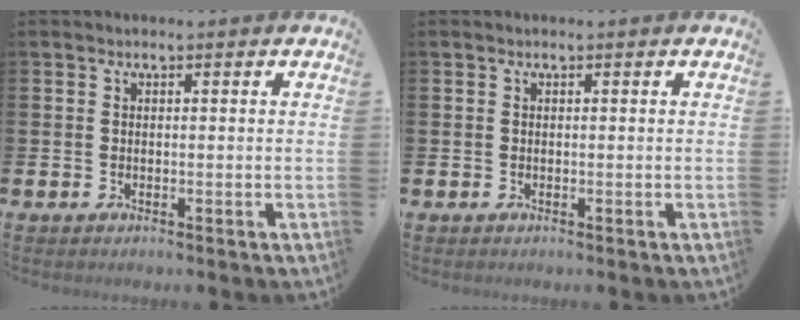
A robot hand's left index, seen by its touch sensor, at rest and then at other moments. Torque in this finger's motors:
{"motor_torque": [0.00, 0.00, 0.00, 0.00]}